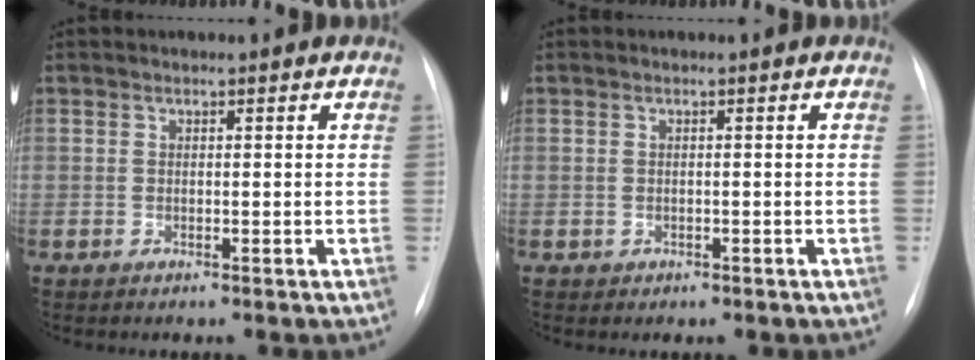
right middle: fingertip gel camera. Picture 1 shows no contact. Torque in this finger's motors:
{"motor_torque": [-0.02, -0.05, -0.04, 0.00]}